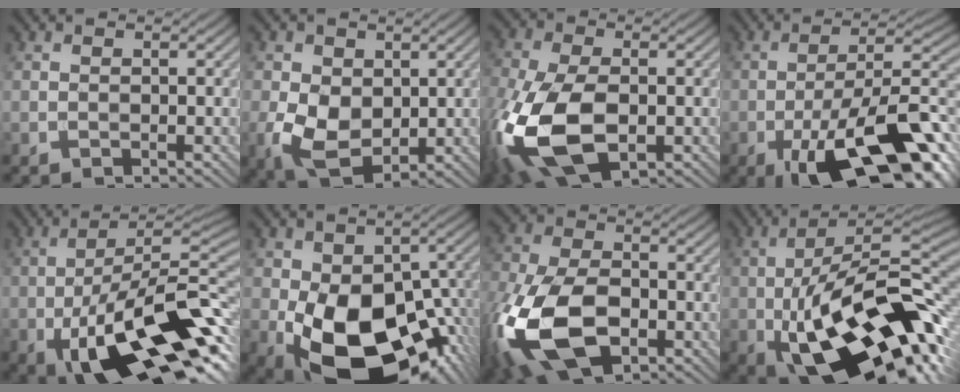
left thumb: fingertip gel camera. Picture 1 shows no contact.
{"total": 7.6, "force": [0.1, 5.4, 5.3], "torque": [-0.124, -0.011, 0.003]}
{"total": 16.2, "force": [-4.4, 9.2, 12.6], "torque": [-0.312, -0.044, -0.070]}
{"total": 18.8, "force": [-8.8, 7.0, 15.1], "torque": [-0.226, -0.003, -0.146]}
{"total": 19.4, "force": [-6.4, 7.8, 16.5], "torque": [-0.266, -0.003, -0.110]}
{"total": 18.5, "force": [-5.6, 11.6, 13.3], "torque": [-0.197, -0.036, -0.073]}
{"total": 16.7, "force": [-6.2, 9.6, 12.1], "torque": [-0.307, -0.045, -0.119]}
{"total": 20.3, "force": [-4.7, 8.8, 17.7], "torque": [-0.297, 0.004, -0.078]}